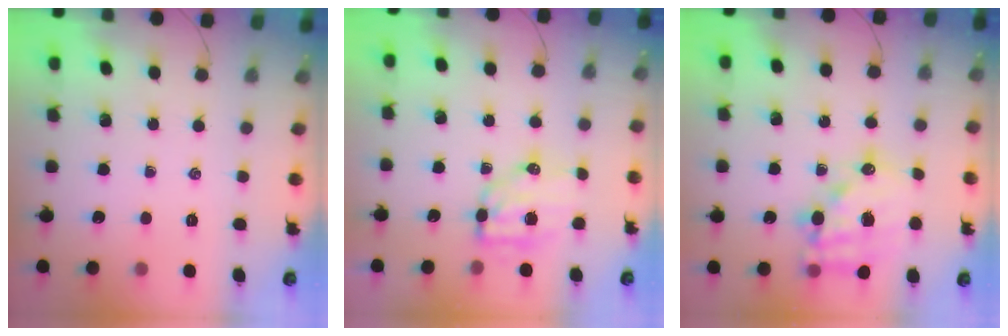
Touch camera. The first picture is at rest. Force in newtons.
{"total": 7.5, "press": 7.3, "slide": 1.4}
{"total": 15.3, "press": 14.9, "slide": 3.2}